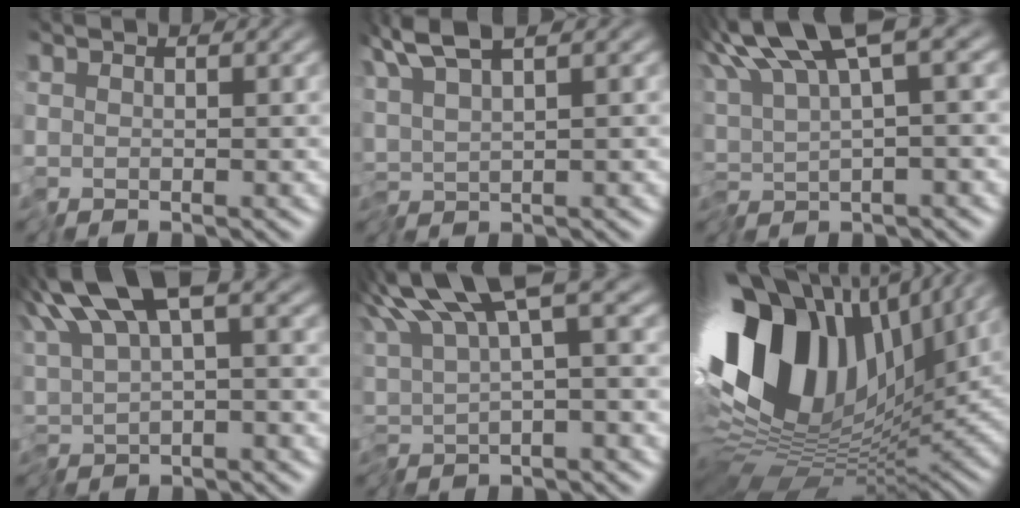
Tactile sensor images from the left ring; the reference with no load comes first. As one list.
[{"total": 4.6, "force": [2.2, 1.0, 3.9], "torque": [-0.074, 0.018, 0.032]}, {"total": 8.4, "force": [3.6, 2.1, 7.3], "torque": [-0.136, 0.013, 0.060]}, {"total": 10.7, "force": [2.8, 4.5, 9.3], "torque": [-0.193, 0.008, 0.050]}, {"total": 10.6, "force": [3.7, 3.5, 9.3], "torque": [-0.191, 0.008, 0.071]}, {"total": 15.2, "force": [3.7, 9.7, 11.1], "torque": [-0.236, 0.020, 0.053]}]